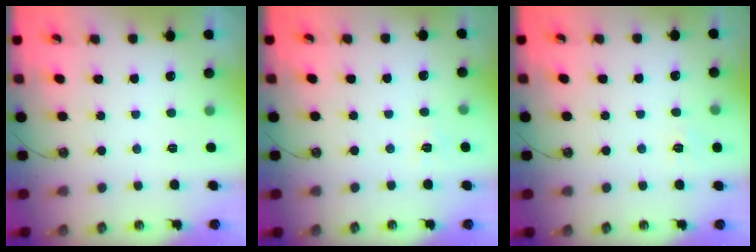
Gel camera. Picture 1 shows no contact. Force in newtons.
{"total": 4.5, "press": 4.5, "slide": 0.6}
{"total": 6.6, "press": 6.6, "slide": 0.6}